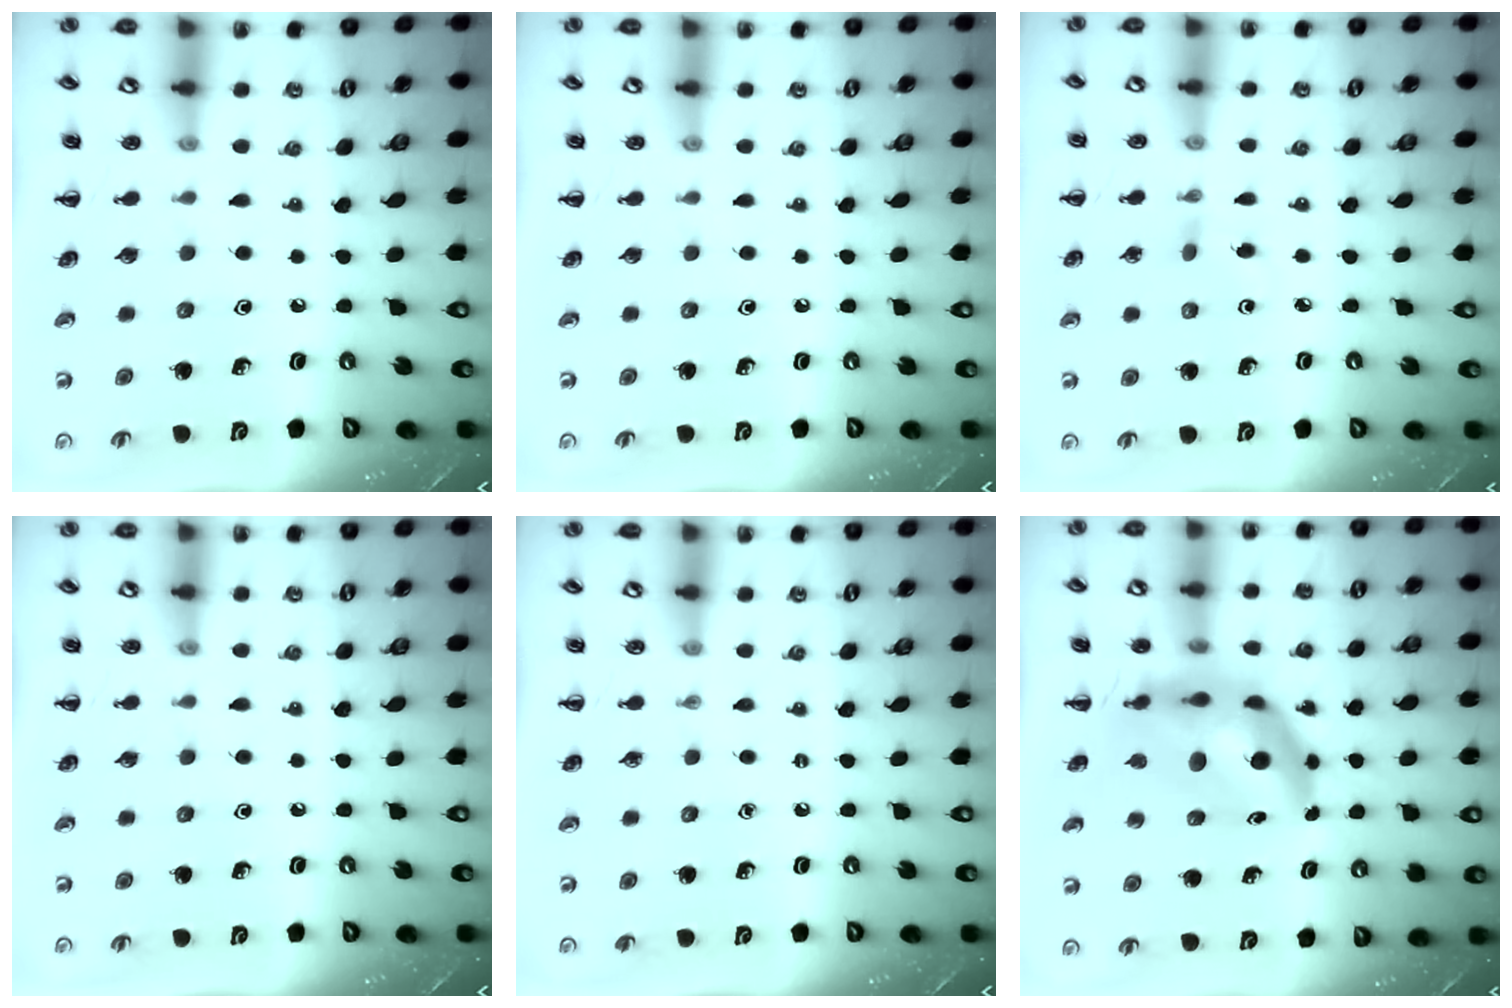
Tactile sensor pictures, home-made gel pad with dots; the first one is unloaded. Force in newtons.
{"total": 0.0}
{"total": 2.7, "press": 2.4, "slide": 1.1}
{"total": 0.0}
{"total": 0.0}
{"total": 11.2, "press": 10.6, "slide": 3.6}